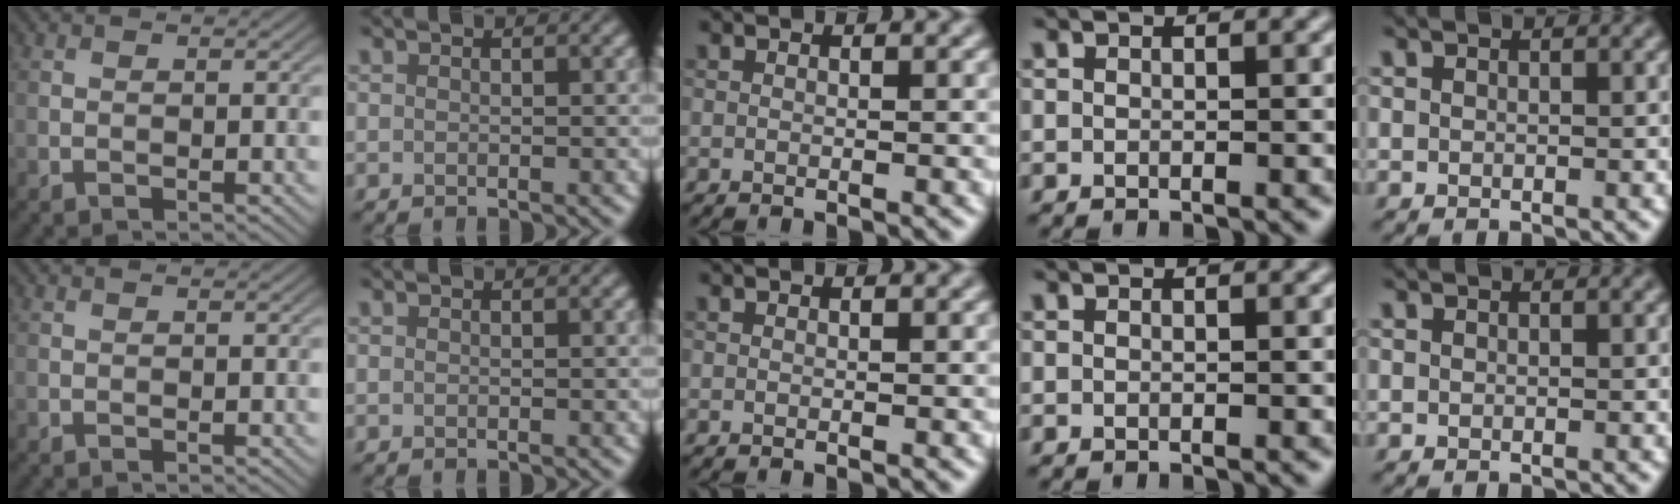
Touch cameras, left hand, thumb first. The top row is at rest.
{}